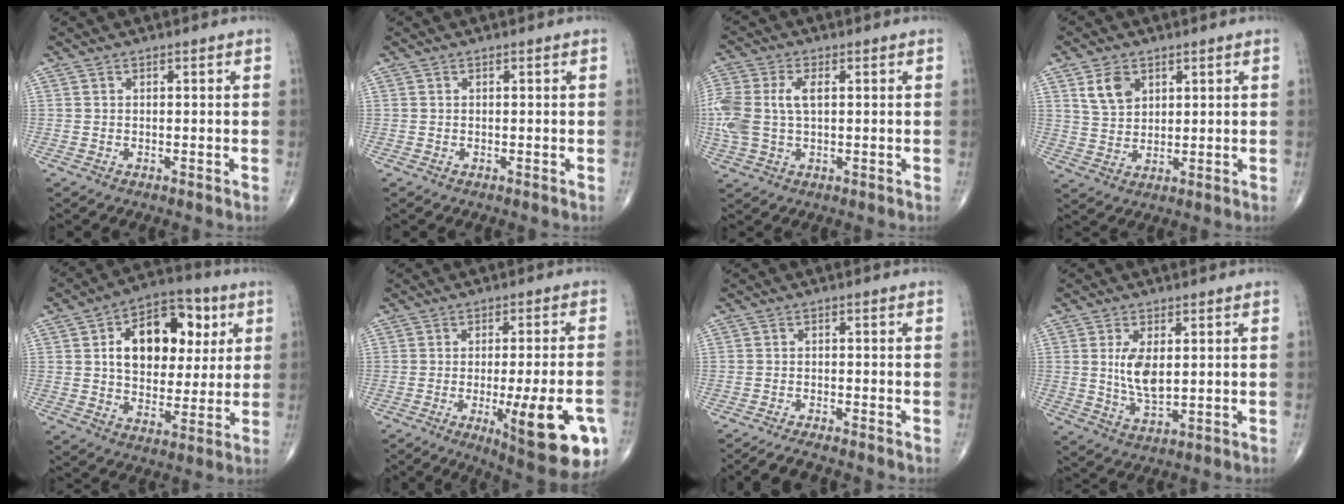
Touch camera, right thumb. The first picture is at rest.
{"total": 0.0}
{"total": 10.6, "force": [1.1, 6.1, 8.6], "torque": [-0.226, 0.016, 0.024]}
{"total": 5.8, "force": [2.8, 4.0, 3.2], "torque": [-0.044, -0.015, 0.057]}
{"total": 17.4, "force": [4.6, 11.4, 12.3], "torque": [-0.144, 0.004, 0.070]}
{"total": 17.5, "force": [-5.9, 4.1, 15.9], "torque": [-0.182, 0.002, -0.067]}
{"total": 3.8, "force": [-3.3, 0.5, 1.9], "torque": [-0.037, 0.003, -0.052]}
{"total": 6.7, "force": [1.1, 3.1, 5.8], "torque": [-0.107, -0.015, 0.026]}